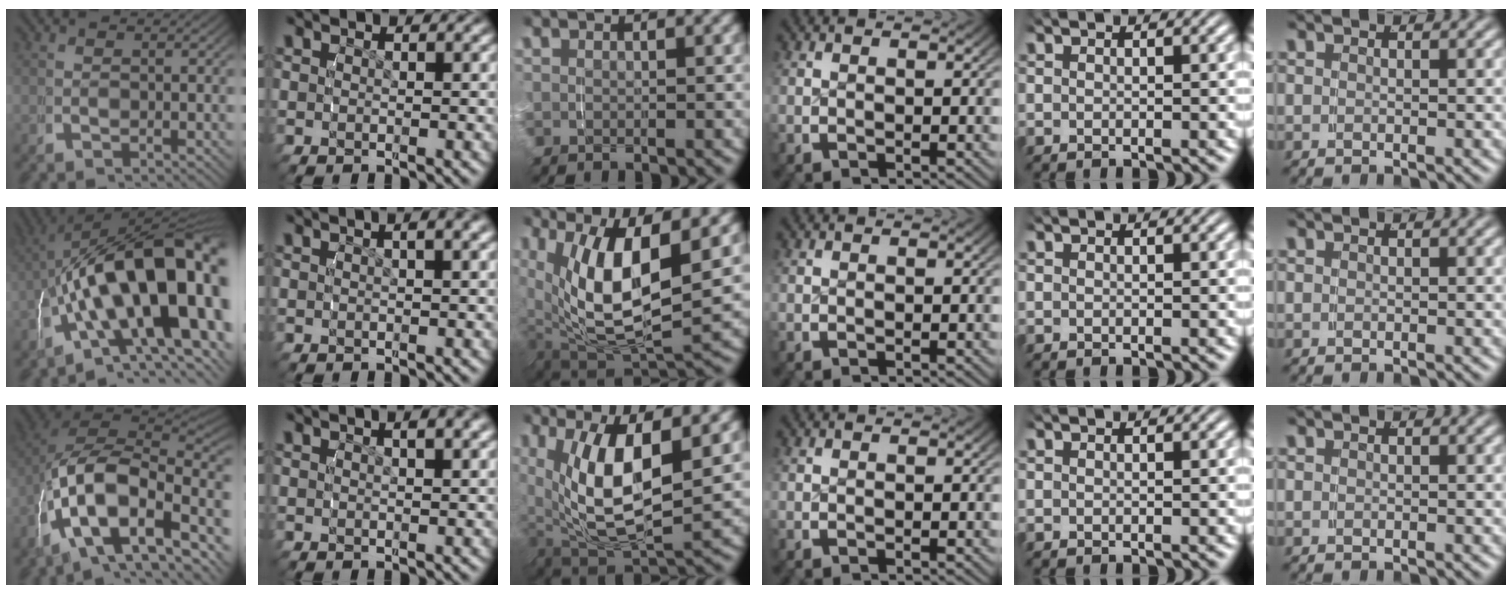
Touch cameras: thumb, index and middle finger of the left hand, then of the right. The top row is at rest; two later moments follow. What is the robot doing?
{"motion": "grasp_and_lifting", "object": "water bottle"}